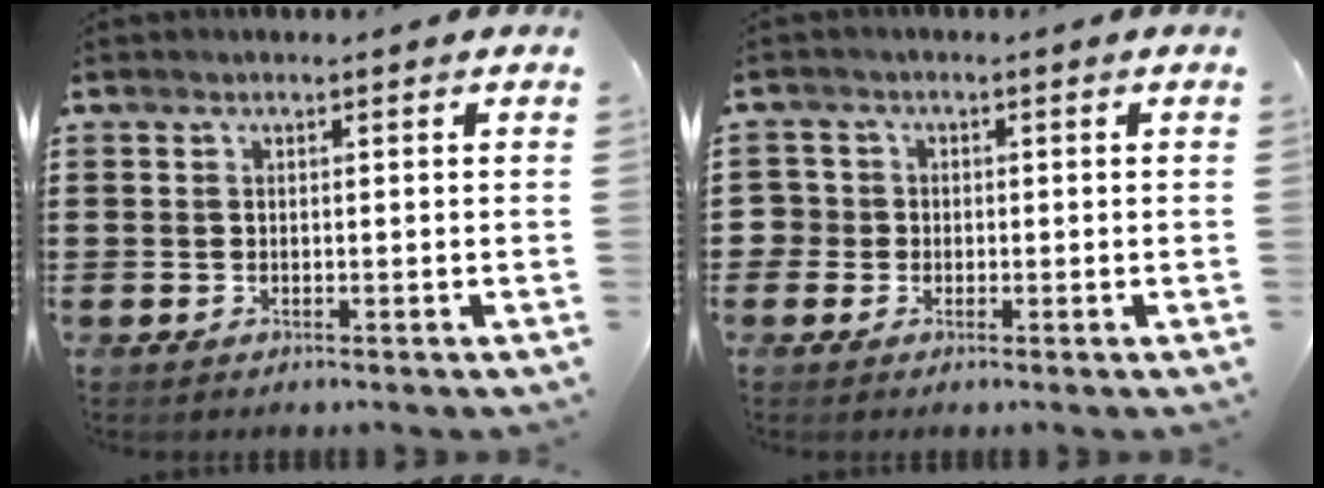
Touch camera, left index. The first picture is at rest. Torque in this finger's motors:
{"motor_torque": [-0.17, -0.22, -0.09, -0.04]}